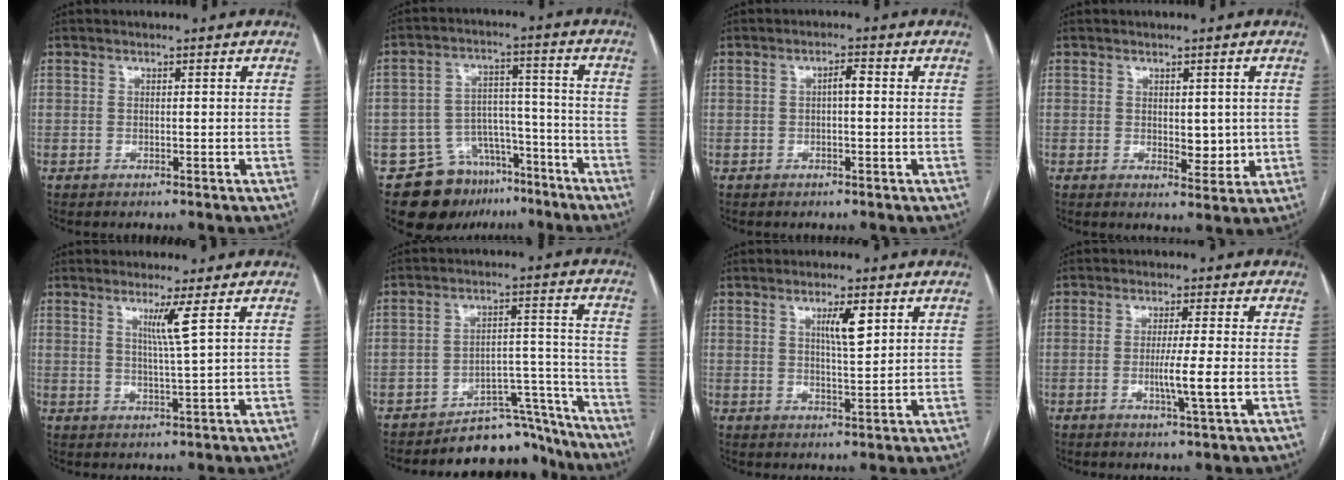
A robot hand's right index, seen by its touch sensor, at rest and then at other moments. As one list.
[{"total": 12.0, "force": [-8.2, 8.1, 3.4], "torque": [-0.045, 0.053, -0.120]}, {"total": 1.9, "force": [0.0, 0.4, 1.8], "torque": [-0.030, 0.005, 0.000]}, {"total": 3.9, "force": [0.2, 2.1, 3.3], "torque": [-0.040, -0.008, 0.009]}, {"total": 3.9, "force": [1.7, -1.3, 3.2], "torque": [-0.063, -0.012, 0.035]}, {"total": 11.4, "force": [-10.9, 3.3, 0.1], "torque": [0.032, 0.063, -0.157]}, {"total": 4.6, "force": [2.0, 0.7, 4.1], "torque": [-0.072, -0.001, 0.036]}, {"total": 5.1, "force": [-1.1, -0.8, 4.9], "torque": [-0.089, -0.011, -0.019]}]